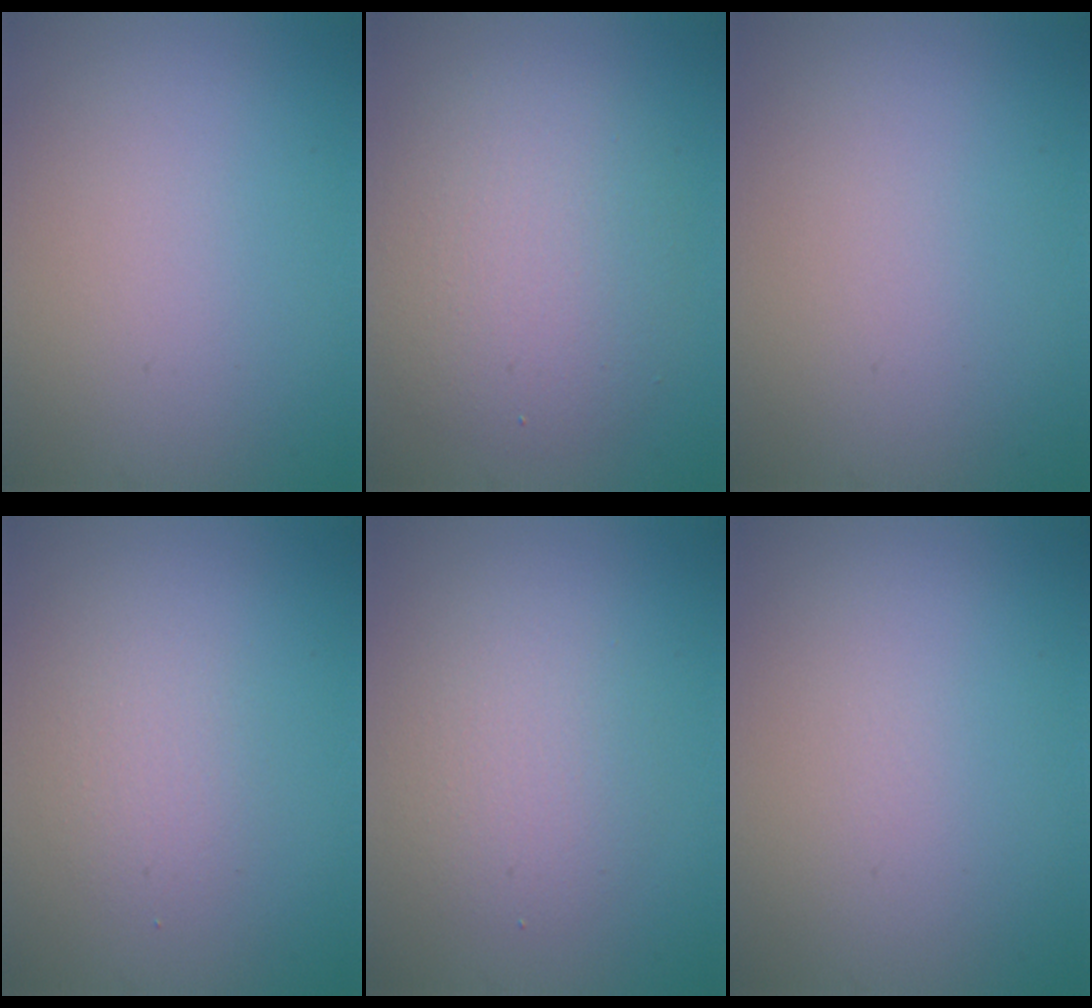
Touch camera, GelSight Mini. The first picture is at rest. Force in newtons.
{"total": 5.5, "press": 5.5, "slide": 0.4}
{"total": 0.0}
{"total": 1.8, "press": 1.8, "slide": 0.1}
{"total": 2.9, "press": 2.9, "slide": 0.2}
{"total": 0.0}